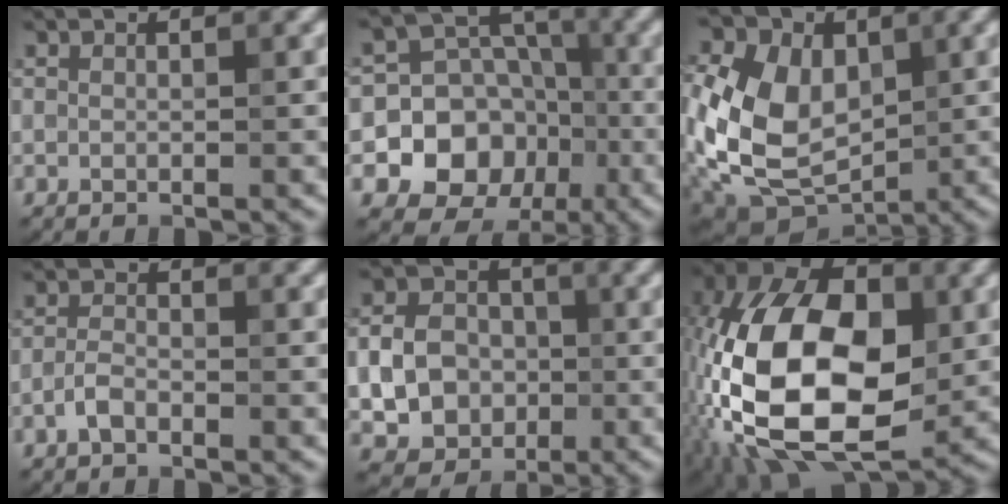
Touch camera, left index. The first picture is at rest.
{"total": 9.7, "force": [-2.8, 8.5, 3.7], "torque": [-0.059, 0.010, -0.075]}
{"total": 16.3, "force": [1.6, 12.0, 10.9], "torque": [-0.243, 0.028, 0.014]}
{"total": 1.6, "force": [-1.1, 0.4, 1.0], "torque": [-0.025, 0.008, -0.023]}
{"total": 7.0, "force": [-1.4, 5.8, 3.7], "torque": [-0.062, -0.007, -0.037]}
{"total": 16.9, "force": [-1.3, 10.3, 13.3], "torque": [-0.273, 0.019, -0.038]}